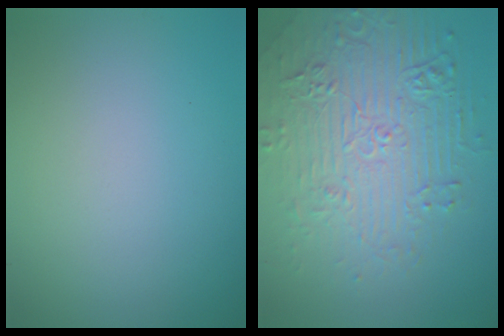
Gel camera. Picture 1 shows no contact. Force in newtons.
{"total": 7.2, "press": 5.4, "slide": 4.8}